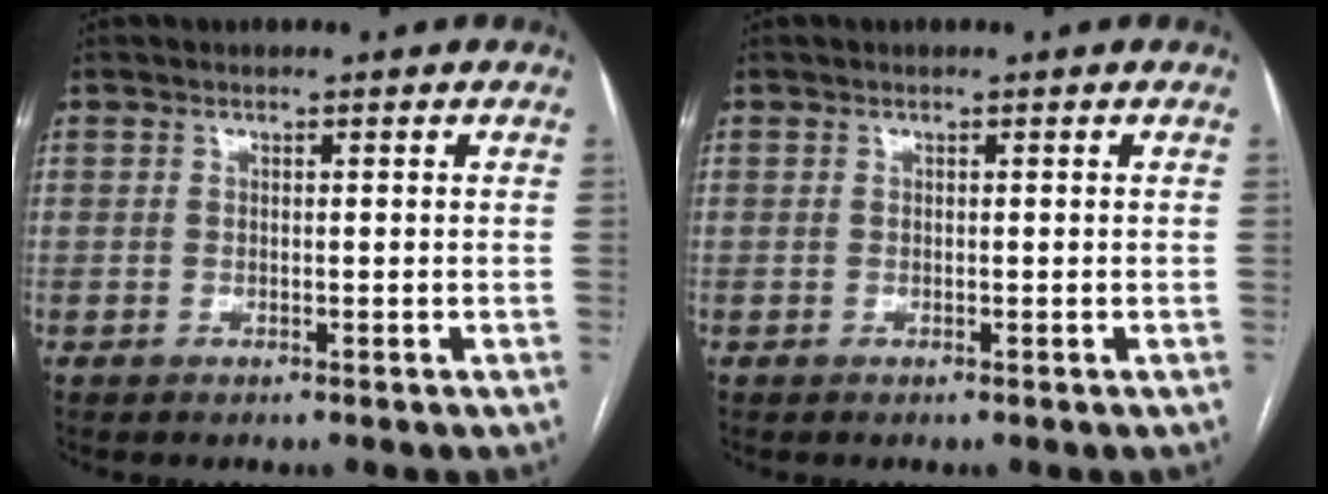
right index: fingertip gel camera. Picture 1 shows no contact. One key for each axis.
{"total": 0.0}